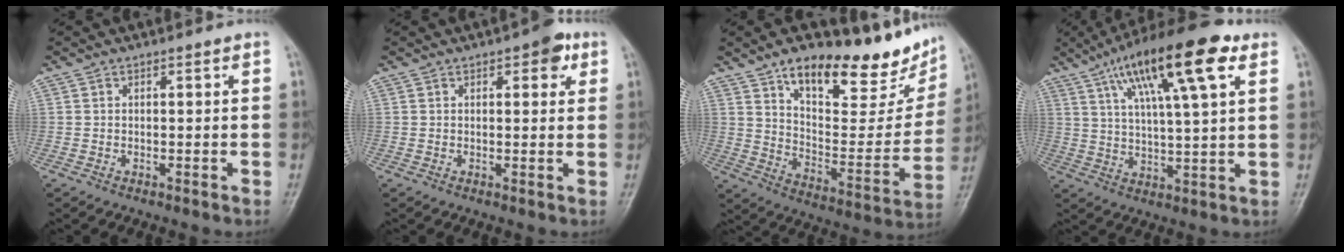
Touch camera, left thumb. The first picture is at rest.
{"total": 4.5, "force": [2.1, 2.2, 3.3], "torque": [-0.019, -0.002, 0.018]}
{"total": 24.1, "force": [16.4, 9.2, 15.1], "torque": [-0.158, -0.074, 0.253]}
{"total": 19.3, "force": [9.2, 4.8, 16.3], "torque": [-0.256, -0.003, 0.151]}